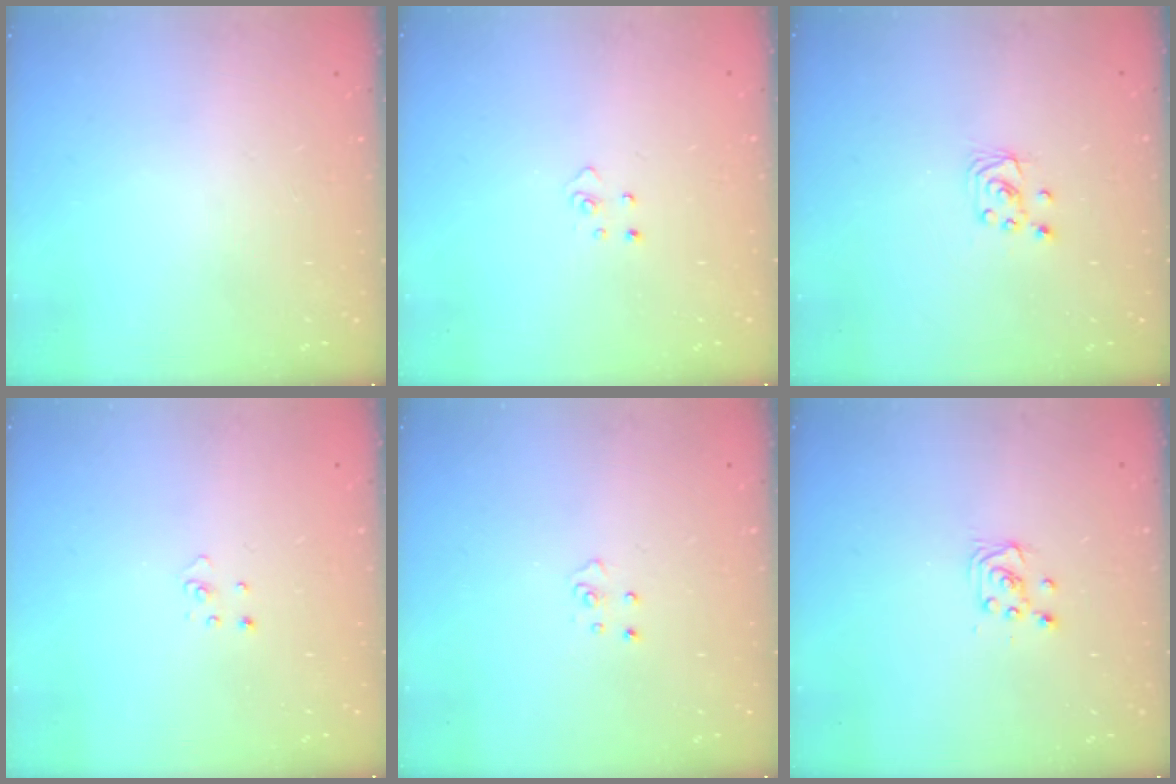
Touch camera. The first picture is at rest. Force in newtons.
{"total": 3.2, "press": 3.2, "slide": 0.2}
{"total": 2.7, "press": 2.7, "slide": 0.2}
{"total": 2.2, "press": 2.2, "slide": 0.2}
{"total": 3.6, "press": 3.6, "slide": 0.3}
{"total": 3.4, "press": 3.4, "slide": 0.4}